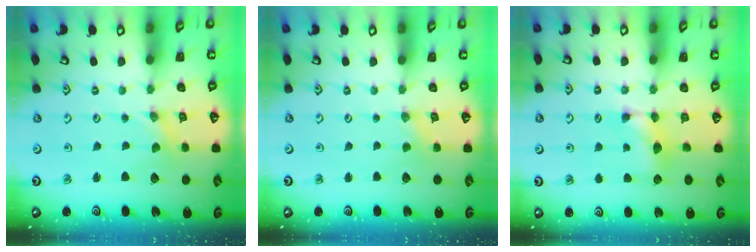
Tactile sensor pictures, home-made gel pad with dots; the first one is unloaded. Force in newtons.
{"total": 0.6, "press": 0.6, "slide": 0.1}
{"total": 7.8, "press": 7.8, "slide": 0.5}